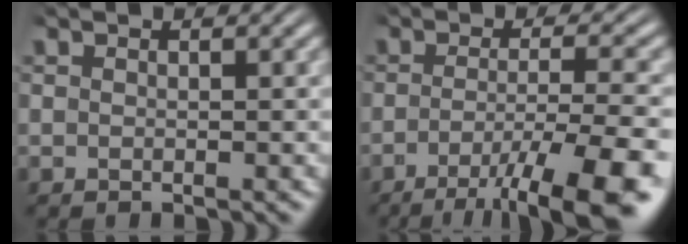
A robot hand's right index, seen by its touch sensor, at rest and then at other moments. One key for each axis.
{"total": 9.6, "fx": -5.7, "fy": 2.6, "fz": 7.4, "tx": -0.106, "ty": -0.028, "tz": -0.068}